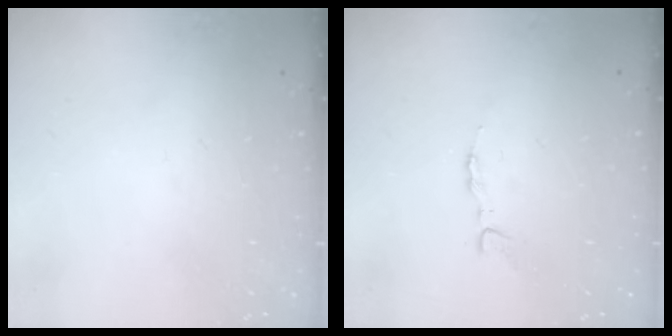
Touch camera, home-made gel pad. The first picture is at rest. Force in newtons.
{"total": 3.2, "press": 3.2, "slide": 0.2}